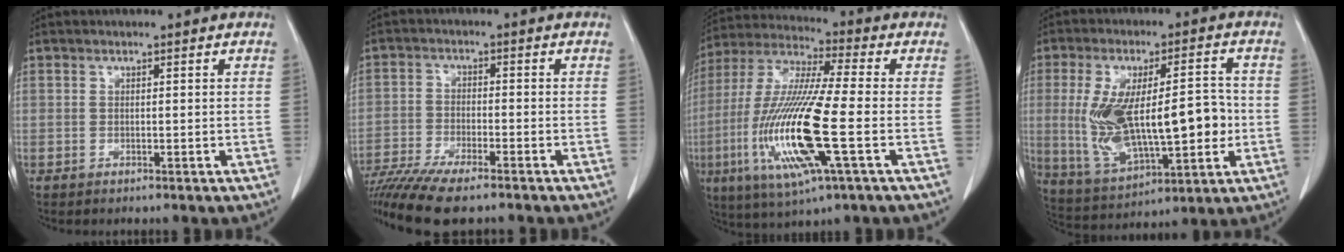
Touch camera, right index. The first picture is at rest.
{"total": 14.8, "force": [-11.9, 2.8, 8.4], "torque": [-0.169, -0.026, -0.201]}
{"total": 18.4, "force": [-4.4, 1.4, 17.8], "torque": [-0.377, -0.018, -0.083]}
{"total": 18.0, "force": [-0.8, 6.5, 16.8], "torque": [-0.312, 0.011, 0.003]}